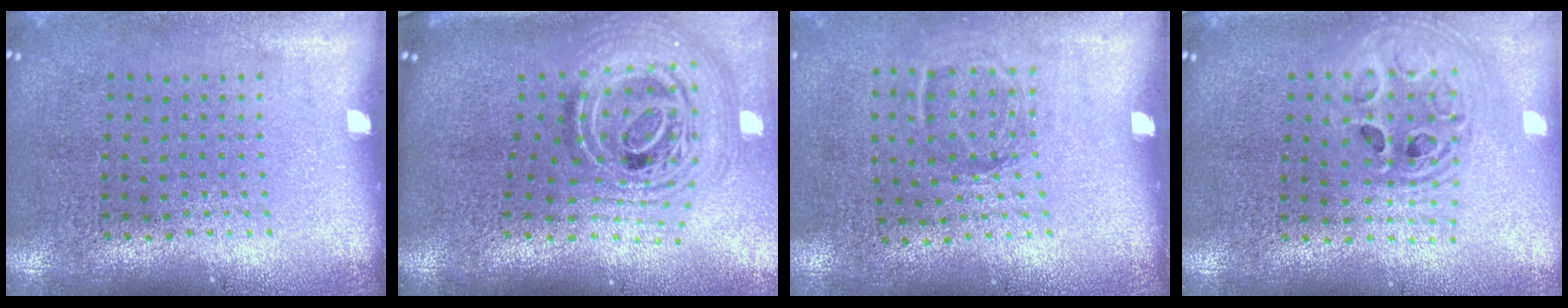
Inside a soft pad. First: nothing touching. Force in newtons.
{"total": 2.5, "press": 1.8, "slide": 1.8}
{"total": 1.2, "press": 0.8, "slide": 0.8}
{"total": 2.1, "press": 1.7, "slide": 1.3}